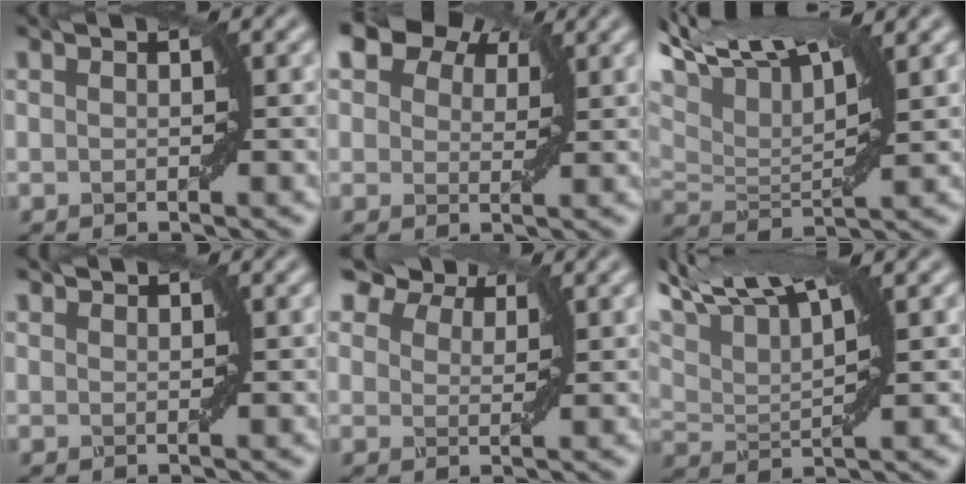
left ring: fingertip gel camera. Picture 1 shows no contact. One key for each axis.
{"total": 8.9, "fx": 6.0, "fy": 5.1, "fz": 4.1, "tx": -0.072, "ty": 0.026, "tz": 0.081}
{"total": 10.6, "fx": 5.5, "fy": 4.4, "fz": 8.0, "tx": -0.141, "ty": 0.038, "tz": 0.095}
{"total": 1.4, "fx": 1.4, "fy": 0.0, "fz": 0.2, "tx": -0.004, "ty": -0.001, "tz": 0.018}
{"total": 5.3, "fx": 4.6, "fy": 2.0, "fz": 1.7, "tx": -0.038, "ty": -0.004, "tz": 0.082}
{"total": 9.7, "fx": 7.0, "fy": 2.6, "fz": 6.1, "tx": -0.124, "ty": 0.034, "tz": 0.111}